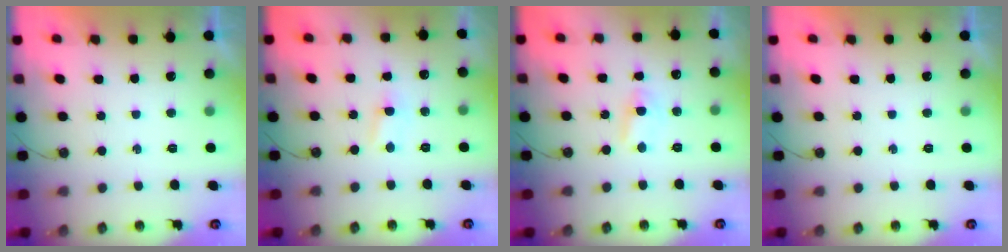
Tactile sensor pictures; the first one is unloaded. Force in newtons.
{"total": 2.7, "press": 2.7, "slide": 0.4}
{"total": 4.0, "press": 4.0, "slide": 0.5}
{"total": 0.0}